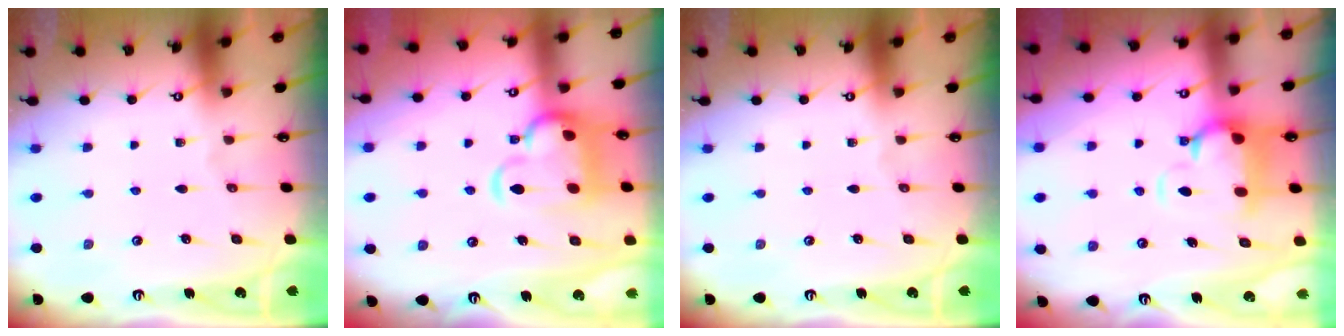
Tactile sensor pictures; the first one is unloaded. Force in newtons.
{"total": 7.1, "press": 7.0, "slide": 1.1}
{"total": 0.0}
{"total": 2.7, "press": 1.9, "slide": 1.9}